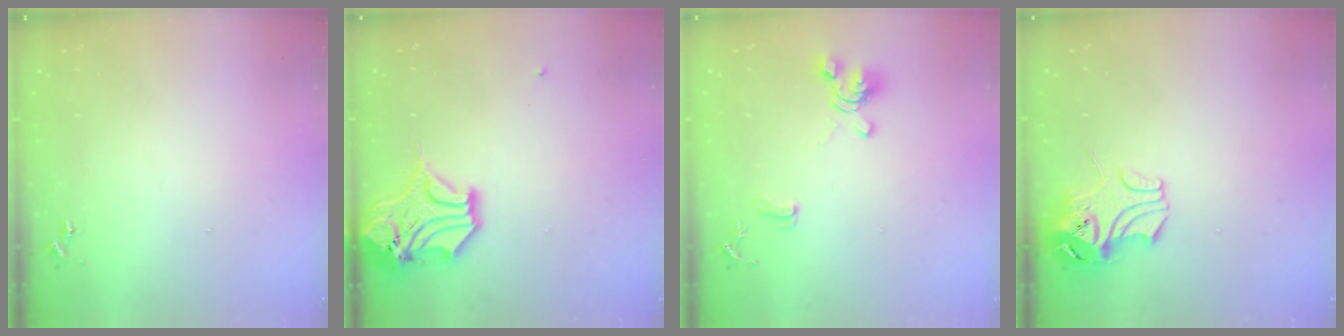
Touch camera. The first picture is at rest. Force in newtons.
{"total": 14.3, "press": 14.1, "slide": 2.1}
{"total": 11.5, "press": 11.4, "slide": 1.6}
{"total": 9.8, "press": 9.7, "slide": 1.6}